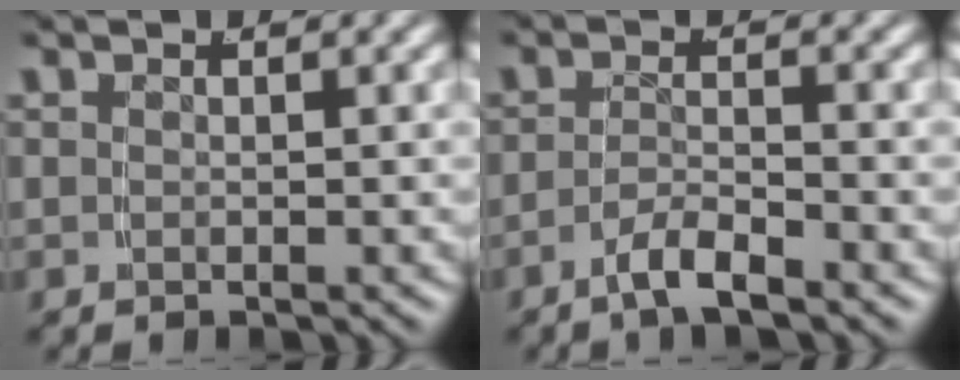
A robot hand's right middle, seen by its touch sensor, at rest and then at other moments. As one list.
[{"total": 2.8, "force": [-2.4, 0.2, 1.5], "torque": [-0.027, -0.003, -0.043]}]